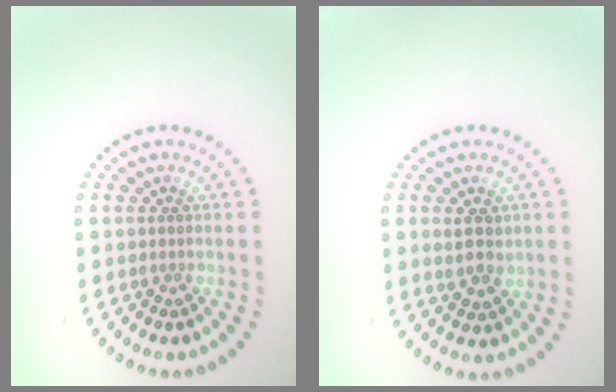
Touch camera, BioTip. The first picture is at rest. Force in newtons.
{"total": 2.4, "press": 2.3, "slide": 0.5}